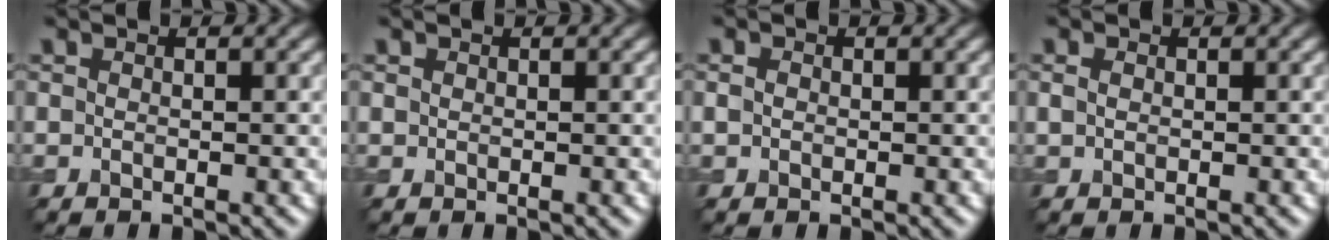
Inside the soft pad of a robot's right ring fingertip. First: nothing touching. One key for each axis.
{"total": 0.0}
{"total": 0.8, "fx": 0.1, "fy": 0.7, "fz": 0.4, "tx": -0.008, "ty": 0.001, "tz": -0.001}
{"total": 0.7, "fx": 0.2, "fy": 0.5, "fz": 0.5, "tx": -0.012, "ty": 0.002, "tz": 0.004}